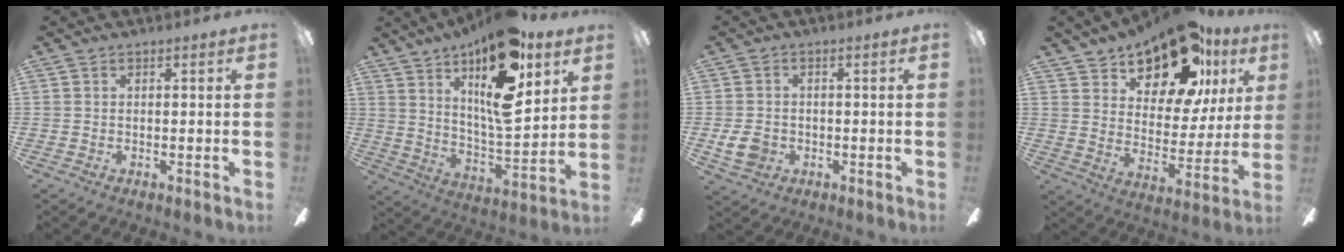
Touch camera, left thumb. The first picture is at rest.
{"total": 20.8, "force": [12.1, 6.7, 15.5], "torque": [-0.259, -0.069, 0.193]}
{"total": 5.5, "force": [-1.3, 4.5, 3.0], "torque": [-0.061, 0.006, -0.023]}
{"total": 19.5, "force": [14.4, 8.8, 9.9], "torque": [-0.171, -0.087, 0.249]}